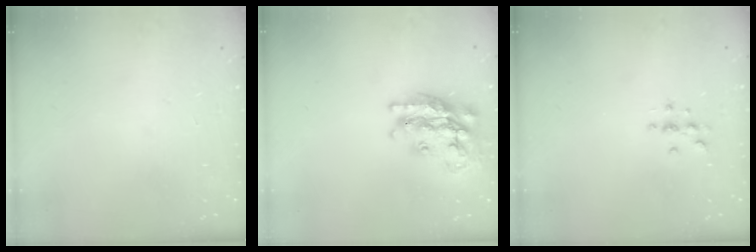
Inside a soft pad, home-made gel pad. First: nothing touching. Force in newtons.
{"total": 22.6, "press": 22.5, "slide": 1.7}
{"total": 3.0, "press": 3.0, "slide": 0.4}